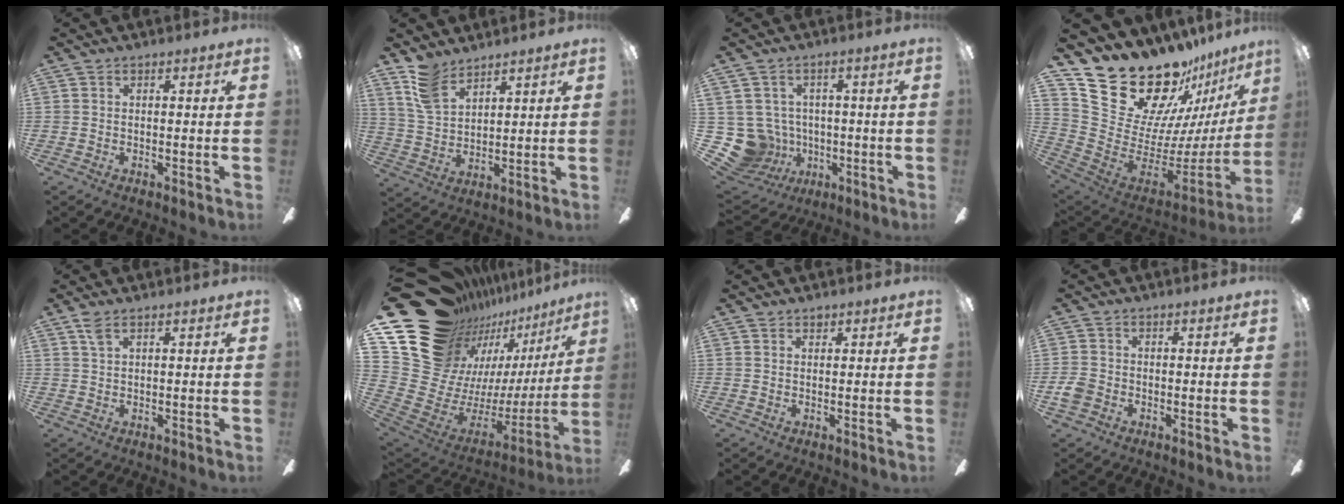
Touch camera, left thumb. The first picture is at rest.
{"total": 9.1, "force": [7.3, 4.0, 3.7], "torque": [-0.095, -0.023, 0.142]}
{"total": 10.9, "force": [-1.5, 10.4, 3.0], "torque": [-0.116, 0.004, -0.019]}
{"total": 26.3, "force": [20.7, 11.9, 11.1], "torque": [-0.180, -0.162, 0.409]}
{"total": 2.6, "force": [1.7, 0.9, 1.7], "torque": [-0.039, 0.002, 0.031]}
{"total": 24.1, "force": [15.5, 15.1, 10.5], "torque": [-0.172, -0.151, 0.344]}
{"total": 1.3, "force": [1.0, 0.7, 0.2], "torque": [-0.004, 0.001, 0.019]}
{"total": 3.4, "force": [-1.2, 2.7, 1.6], "torque": [-0.023, 0.011, -0.019]}